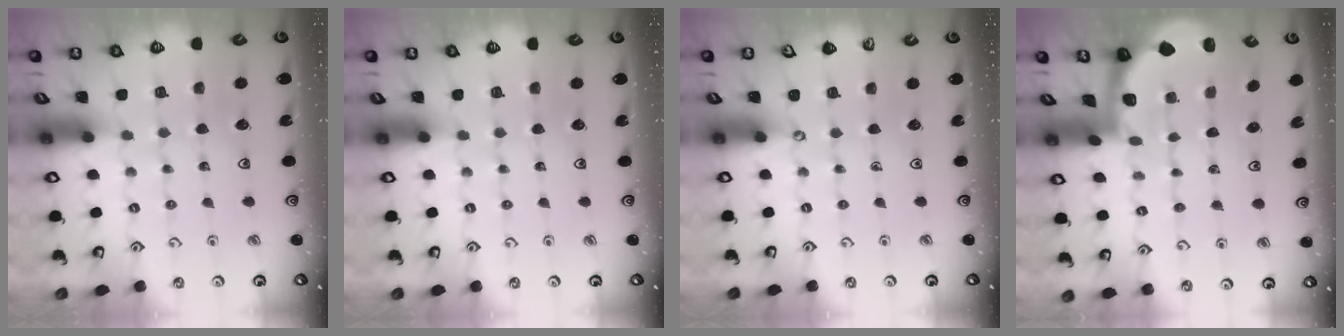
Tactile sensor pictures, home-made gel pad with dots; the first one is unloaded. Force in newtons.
{"total": 0.0}
{"total": 0.0}
{"total": 1.6, "press": 1.6, "slide": 0.1}